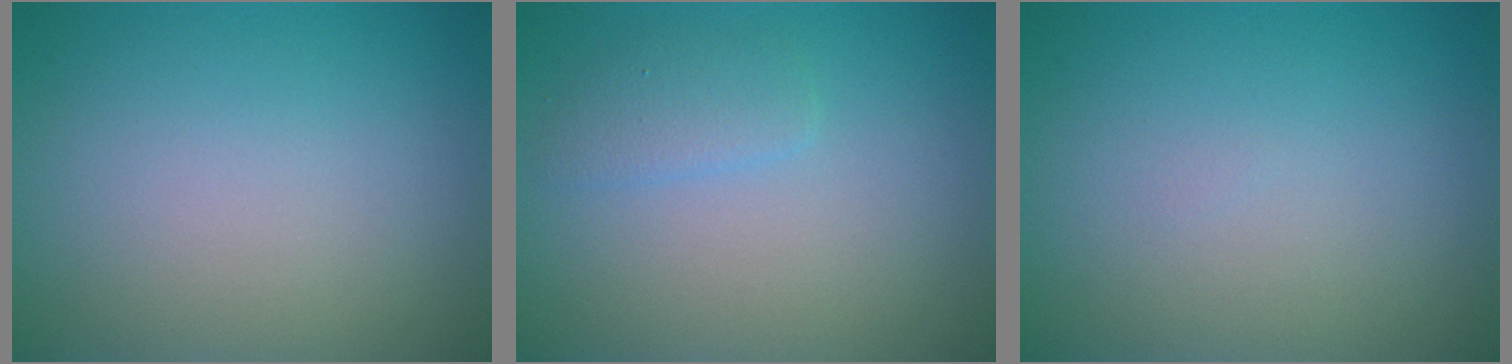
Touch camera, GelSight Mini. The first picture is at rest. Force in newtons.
{"total": 1.5, "press": 1.5, "slide": 0.1}
{"total": 0.0}